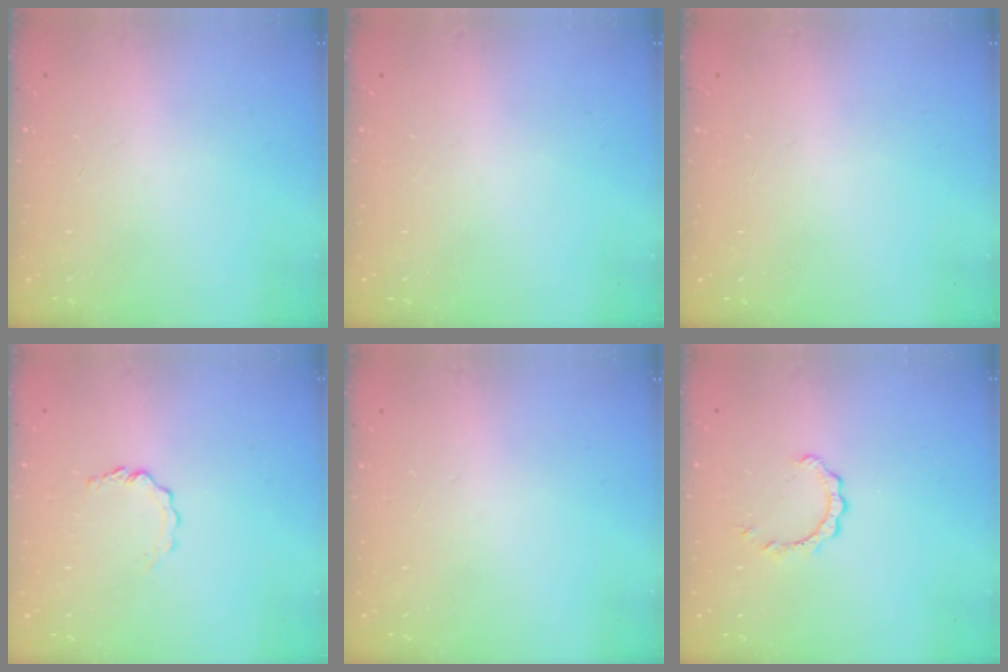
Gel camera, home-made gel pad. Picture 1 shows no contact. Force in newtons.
{"total": 0.0}
{"total": 0.0}
{"total": 2.9, "press": 2.9, "slide": 0.3}
{"total": 0.0}
{"total": 2.6, "press": 2.6, "slide": 0.2}